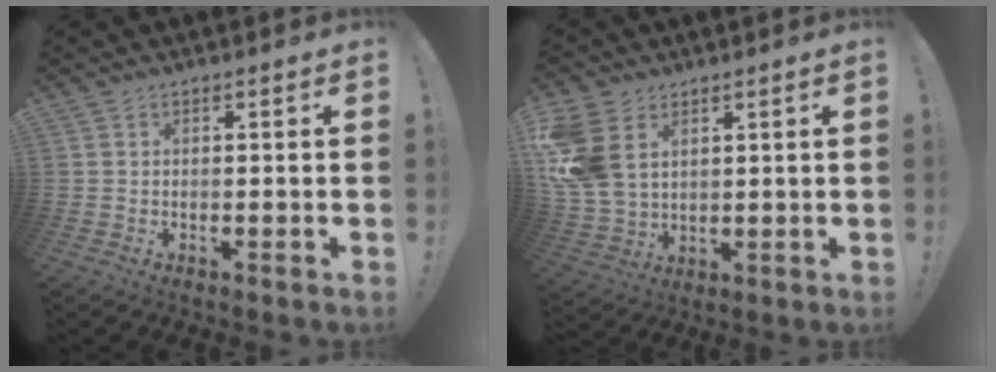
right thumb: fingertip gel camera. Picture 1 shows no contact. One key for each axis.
{"total": 13.5, "fx": 4.1, "fy": 9.9, "fz": 8.2, "tx": -0.165, "ty": -0.015, "tz": 0.084}